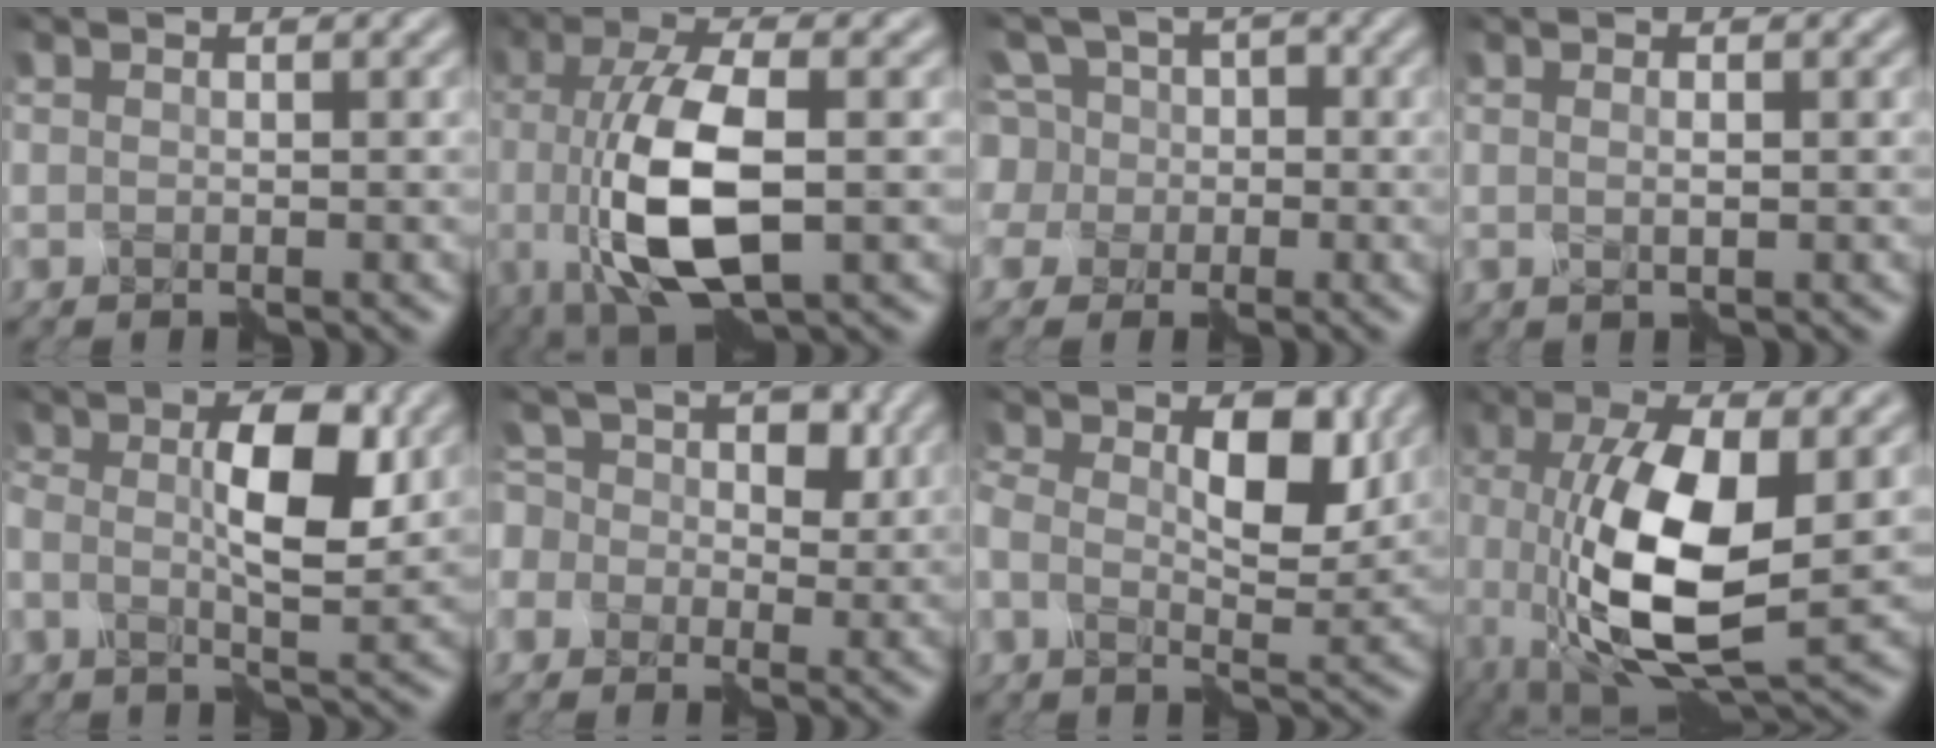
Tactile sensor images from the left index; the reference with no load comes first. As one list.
[{"total": 8.5, "force": [-1.0, 2.9, 7.9], "torque": [-0.167, 0.002, -0.016]}, {"total": 6.8, "force": [0.5, 6.5, 1.6], "torque": [-0.075, 0.041, -0.022]}, {"total": 0.9, "force": [0.5, -0.2, 0.7], "torque": [-0.003, 0.000, 0.000]}, {"total": 6.1, "force": [0.4, 2.1, 5.7], "torque": [-0.109, 0.011, 0.003]}, {"total": 6.3, "force": [0.0, 5.4, 3.3], "torque": [-0.076, 0.029, -0.022]}, {"total": 8.1, "force": [1.2, 4.1, 6.8], "torque": [-0.125, 0.013, 0.010]}, {"total": 10.3, "force": [-0.4, 4.0, 9.5], "torque": [-0.200, -0.008, -0.002]}]